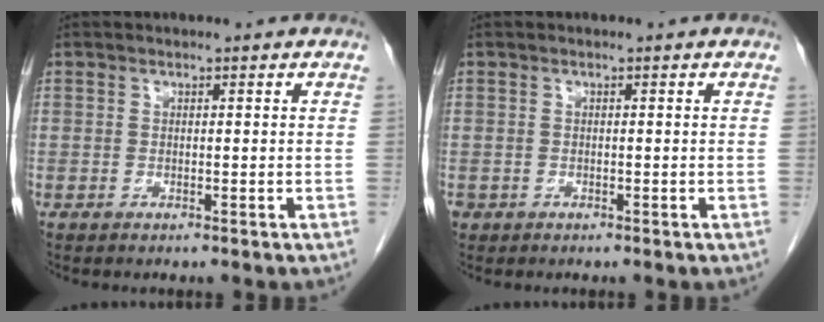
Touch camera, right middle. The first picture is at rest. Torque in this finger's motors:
{"motor_torque": [0.18, -0.21, 0.07, 0.01]}